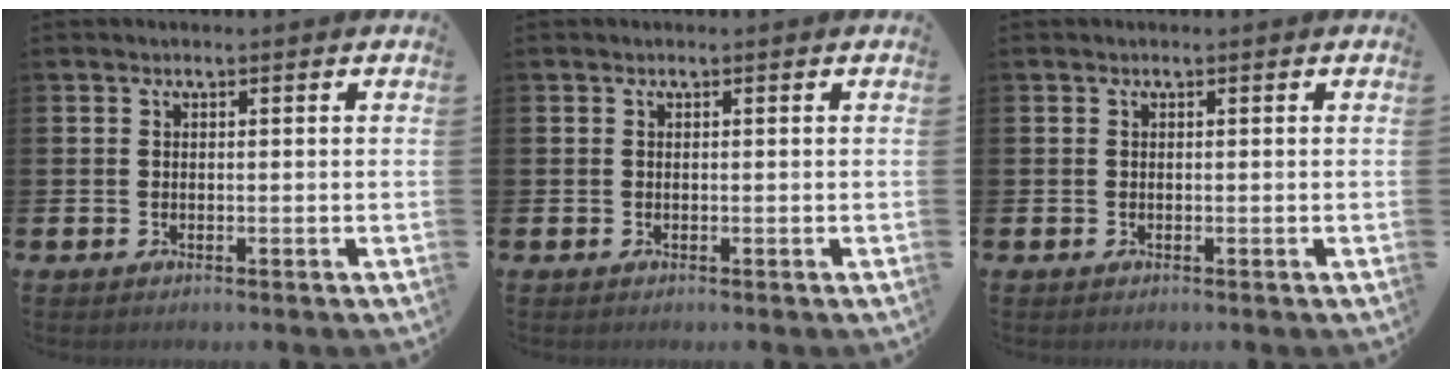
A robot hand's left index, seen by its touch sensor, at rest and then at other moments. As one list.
[{"total": 0.0}, {"total": 0.0}]